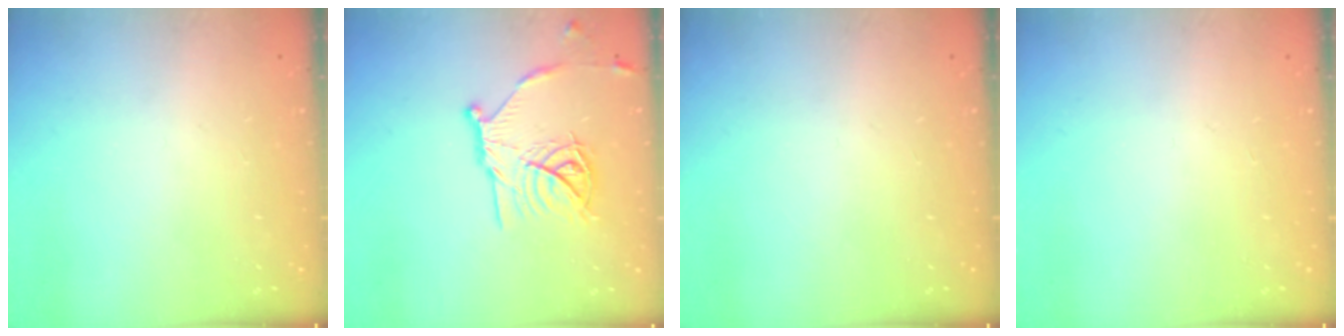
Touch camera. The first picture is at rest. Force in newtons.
{"total": 17.0, "press": 17.0, "slide": 1.0}
{"total": 0.0}
{"total": 0.0}